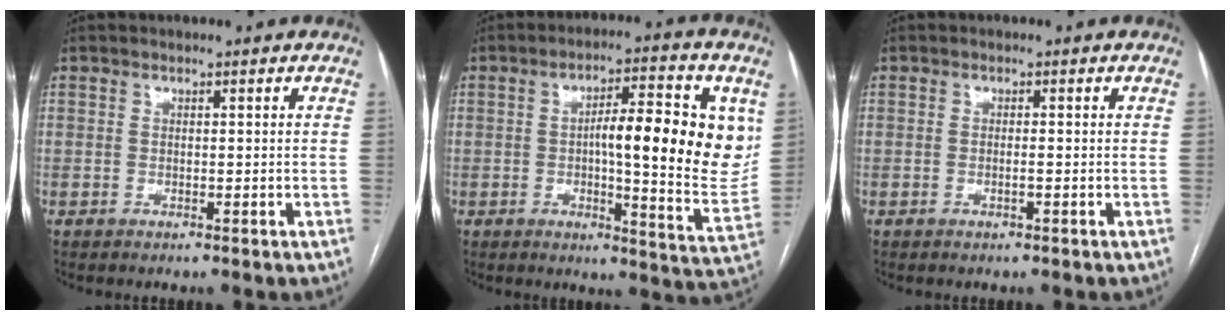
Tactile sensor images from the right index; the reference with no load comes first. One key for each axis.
{"total": 16.5, "fx": 3.0, "fy": 3.3, "fz": 15.9, "tx": -0.213, "ty": 0.011, "tz": 0.040}
{"total": 0.8, "fx": -0.4, "fy": -0.1, "fz": 0.8, "tx": -0.016, "ty": 0.001, "tz": -0.004}